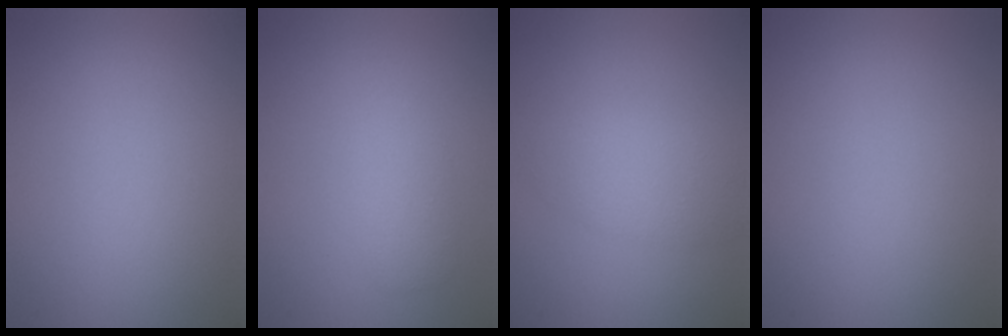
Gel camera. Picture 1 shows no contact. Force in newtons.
{"total": 2.1, "press": 2.1, "slide": 0.1}
{"total": 2.8, "press": 2.8, "slide": 0.2}
{"total": 0.0}